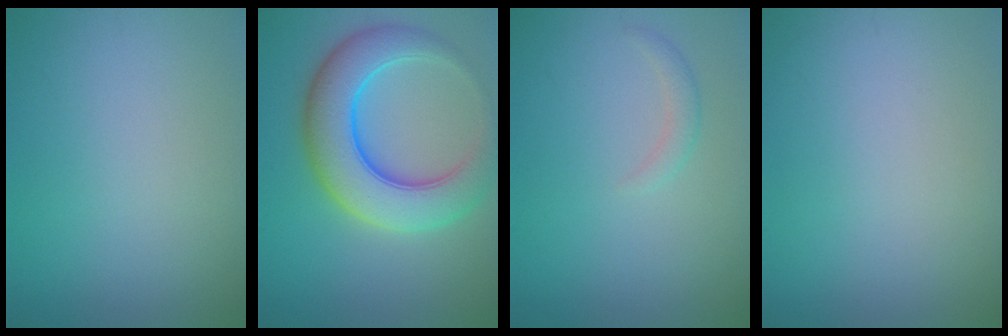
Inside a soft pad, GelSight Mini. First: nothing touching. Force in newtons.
{"total": 8.4, "press": 8.4, "slide": 0.2}
{"total": 1.1, "press": 1.1, "slide": 0.1}
{"total": 0.0}